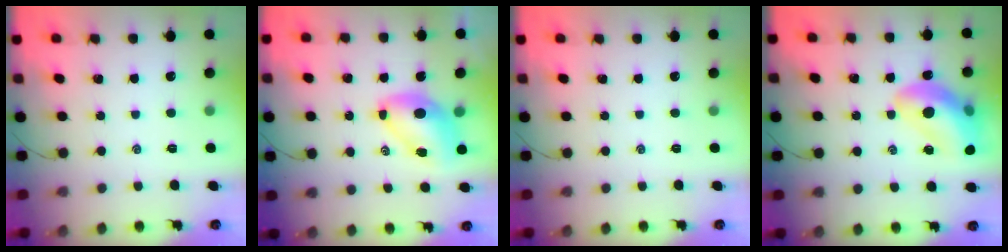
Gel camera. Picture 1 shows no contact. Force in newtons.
{"total": 8.1, "press": 7.9, "slide": 2.0}
{"total": 0.0}
{"total": 18.1, "press": 17.6, "slide": 4.2}